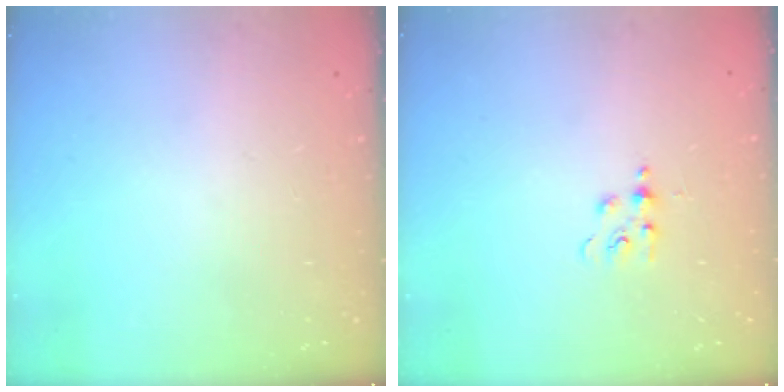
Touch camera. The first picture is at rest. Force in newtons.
{"total": 4.0, "press": 4.0, "slide": 0.5}